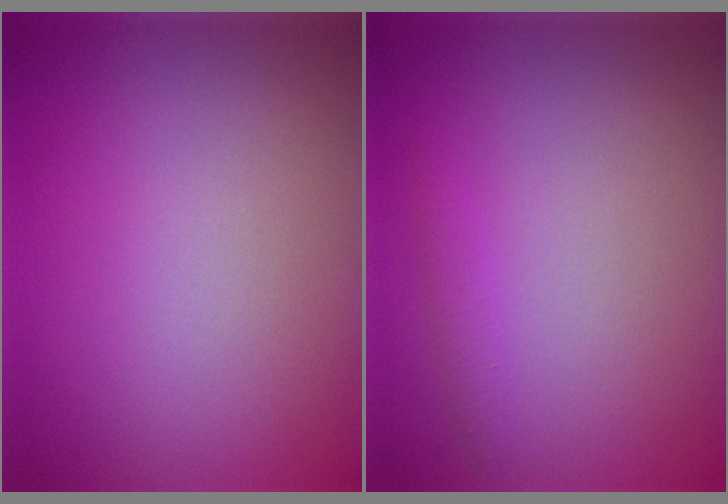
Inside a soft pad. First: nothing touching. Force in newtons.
{"total": 0.9, "press": 0.9, "slide": 0.0}